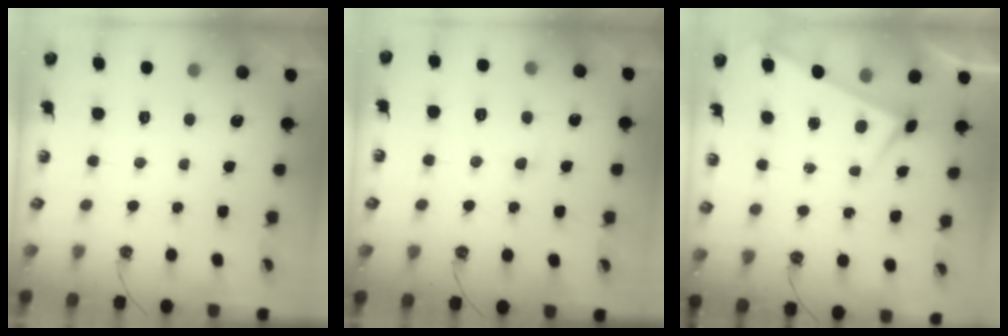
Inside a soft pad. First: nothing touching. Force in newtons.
{"total": 2.3, "press": 2.2, "slide": 0.8}
{"total": 3.7, "press": 3.7, "slide": 0.1}